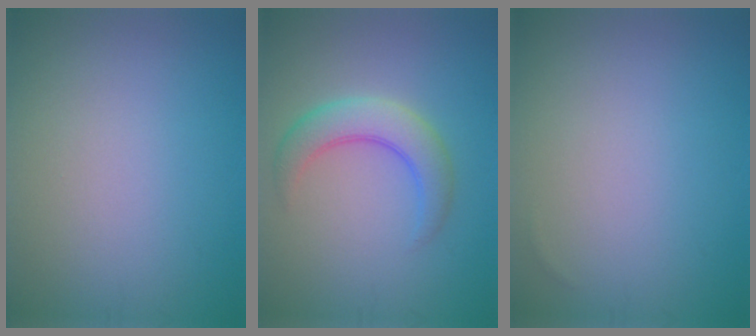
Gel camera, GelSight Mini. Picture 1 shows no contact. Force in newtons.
{"total": 4.2, "press": 4.2, "slide": 0.1}
{"total": 0.0}